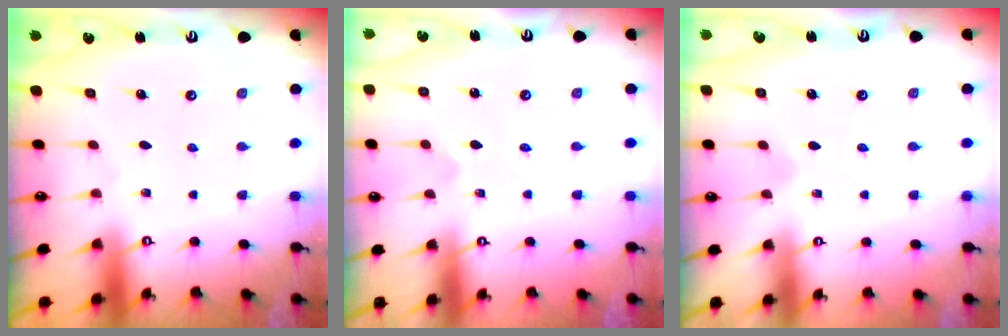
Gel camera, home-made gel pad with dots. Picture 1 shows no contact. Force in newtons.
{"total": 0.0}
{"total": 1.0, "press": 1.0, "slide": 0.2}